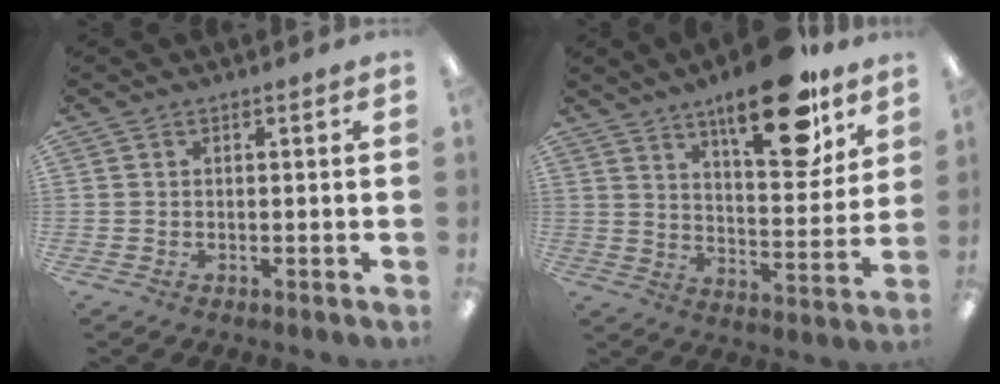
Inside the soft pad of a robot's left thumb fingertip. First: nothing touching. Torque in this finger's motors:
{"motor_torque": [1.58, 1.31, 1.60, -1.17, 0.10]}